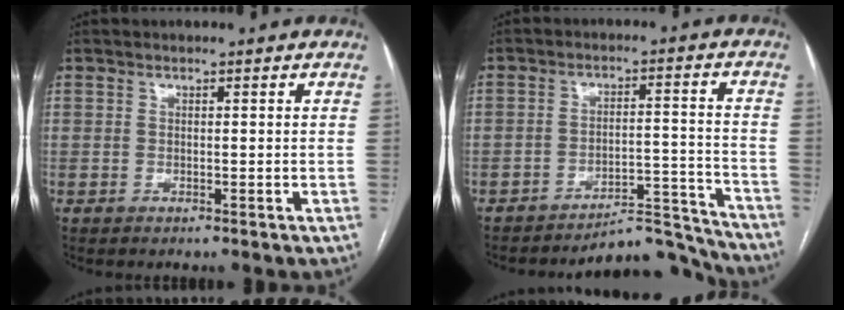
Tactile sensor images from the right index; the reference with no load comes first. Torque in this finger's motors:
{"motor_torque": [-0.08, 0.02, -0.19, -0.04]}